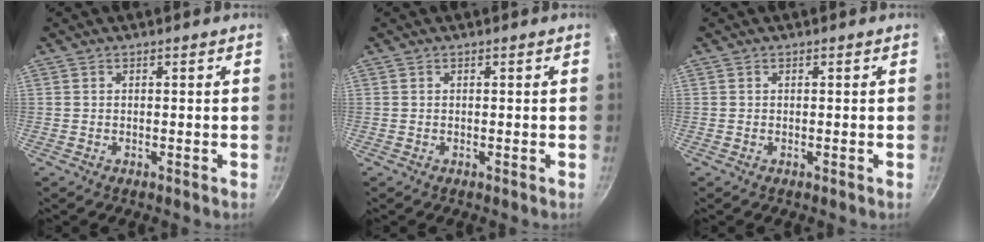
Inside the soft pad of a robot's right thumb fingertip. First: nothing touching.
{"total": 0.0}
{"total": 0.0}